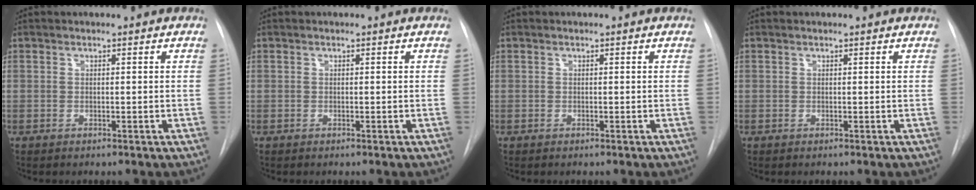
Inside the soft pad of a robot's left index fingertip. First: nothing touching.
{"total": 0.0}
{"total": 0.0}
{"total": 0.7, "force": [0.6, -0.1, 0.1], "torque": [-0.003, 0.003, 0.009]}